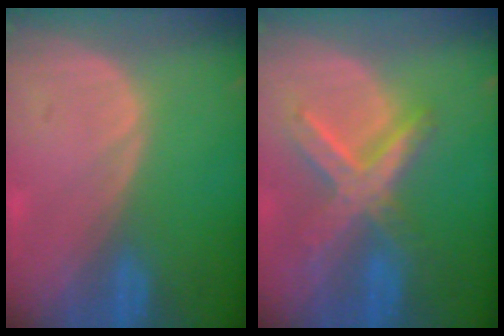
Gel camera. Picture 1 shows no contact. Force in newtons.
{"total": 8.0, "press": 7.0, "slide": 4.0}